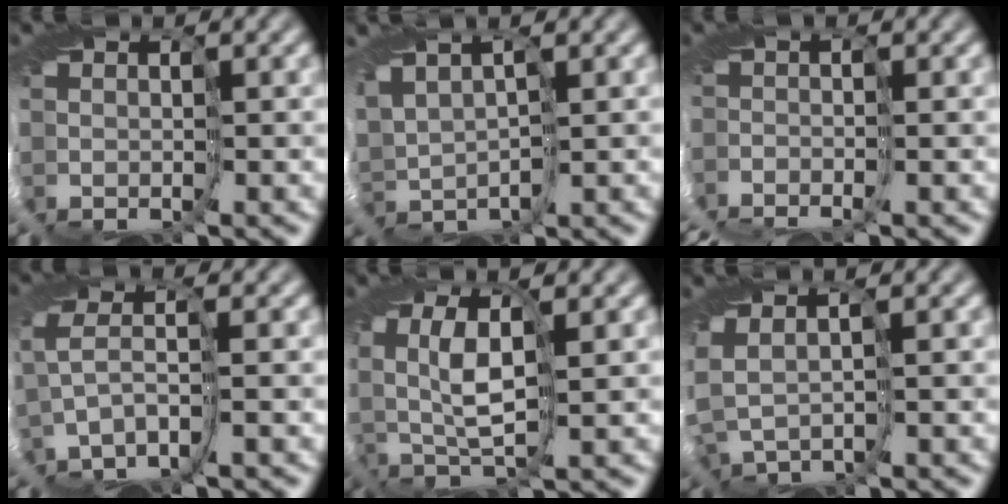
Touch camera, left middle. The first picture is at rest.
{"total": 2.4, "force": [1.6, 1.4, 1.3], "torque": [-0.048, 0.016, 0.029]}
{"total": 4.3, "force": [-3.9, 0.5, 1.8], "torque": [-0.039, -0.014, -0.071]}
{"total": 2.6, "force": [-0.9, 0.4, 2.4], "torque": [-0.073, 0.007, -0.035]}
{"total": 5.1, "force": [0.7, 2.5, 4.4], "torque": [-0.109, 0.006, 0.001]}
{"total": 2.6, "force": [0.3, 1.6, 2.1], "torque": [-0.059, 0.001, 0.013]}